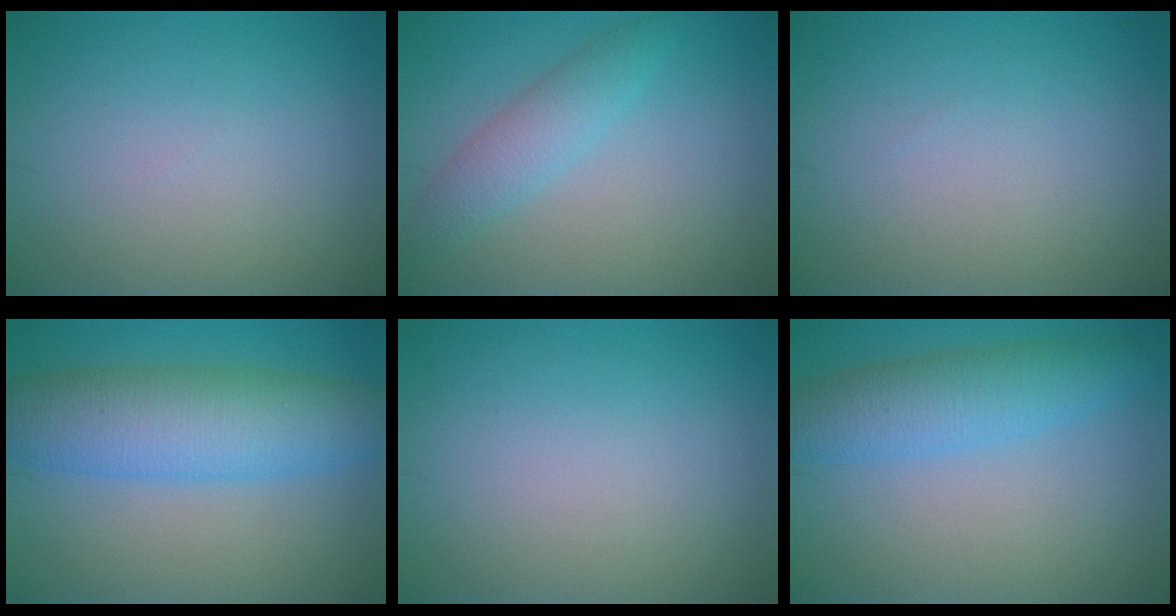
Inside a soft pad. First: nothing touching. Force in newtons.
{"total": 2.9, "press": 2.9, "slide": 0.1}
{"total": 0.0}
{"total": 7.9, "press": 7.9, "slide": 0.1}
{"total": 0.0}
{"total": 4.7, "press": 4.7, "slide": 0.1}